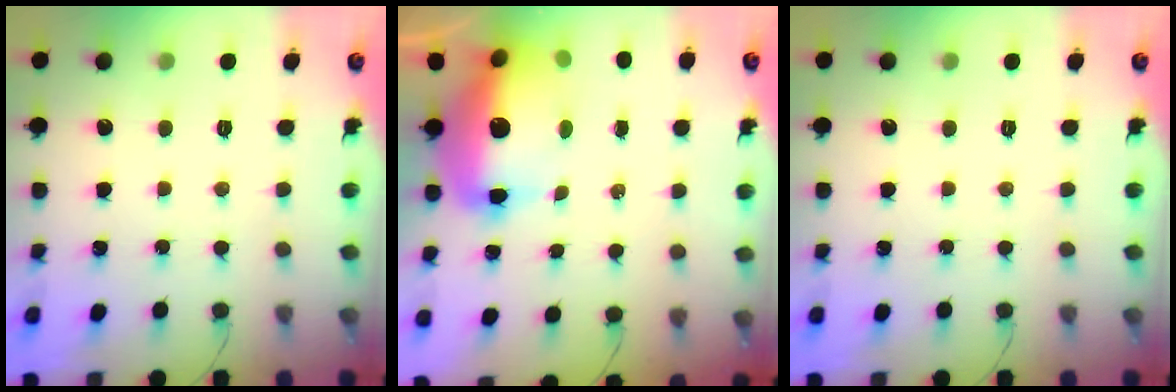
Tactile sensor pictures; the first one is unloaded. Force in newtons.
{"total": 15.9, "press": 15.4, "slide": 3.8}
{"total": 0.0}